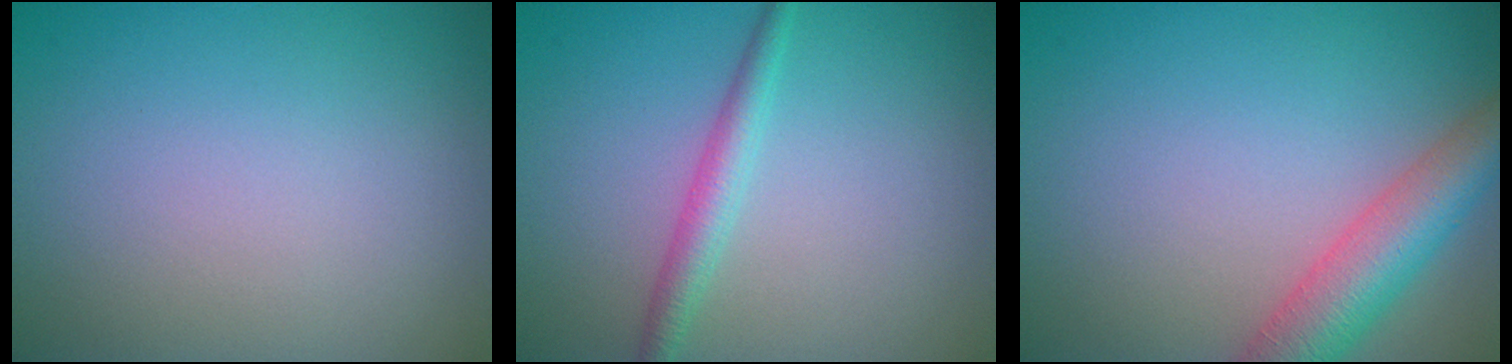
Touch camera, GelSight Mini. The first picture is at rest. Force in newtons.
{"total": 2.1, "press": 2.1, "slide": 0.1}
{"total": 5.7, "press": 5.7, "slide": 0.2}